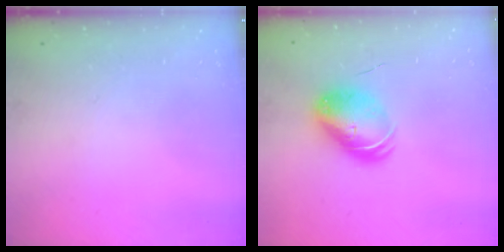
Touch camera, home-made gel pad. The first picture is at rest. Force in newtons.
{"total": 9.2, "press": 9.0, "slide": 2.0}